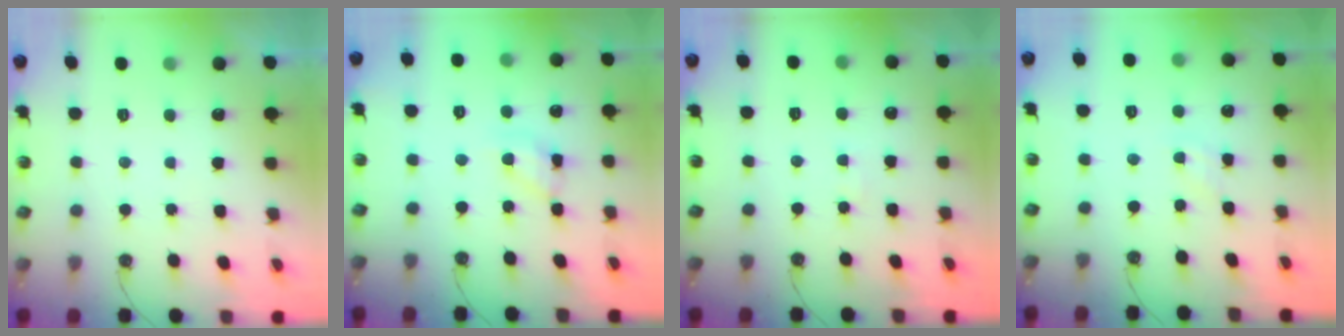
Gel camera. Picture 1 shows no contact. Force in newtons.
{"total": 10.1, "press": 10.1, "slide": 0.3}
{"total": 1.0, "press": 1.0, "slide": 0.1}
{"total": 1.3, "press": 1.3, "slide": 0.3}